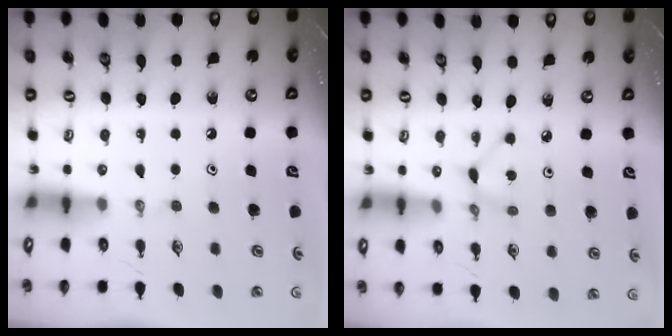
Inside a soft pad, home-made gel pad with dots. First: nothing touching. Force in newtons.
{"total": 2.3, "press": 2.3, "slide": 0.0}